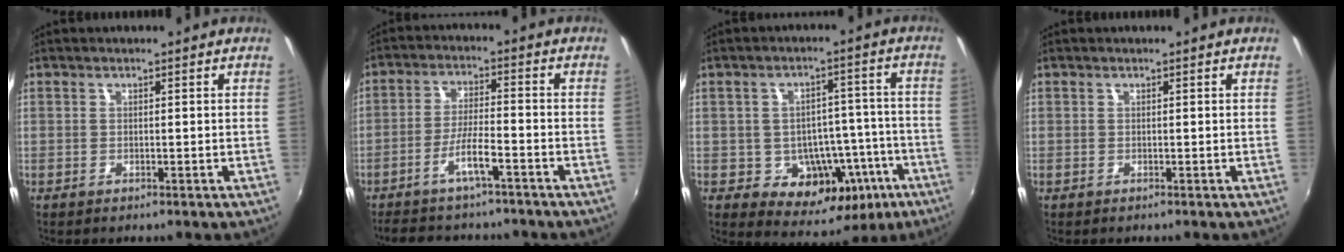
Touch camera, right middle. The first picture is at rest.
{"total": 10.1, "force": [-8.1, 1.9, 5.7], "torque": [-0.120, -0.004, -0.132]}
{"total": 13.6, "force": [-5.3, 10.4, 7.0], "torque": [-0.113, 0.024, -0.043]}
{"total": 0.0}